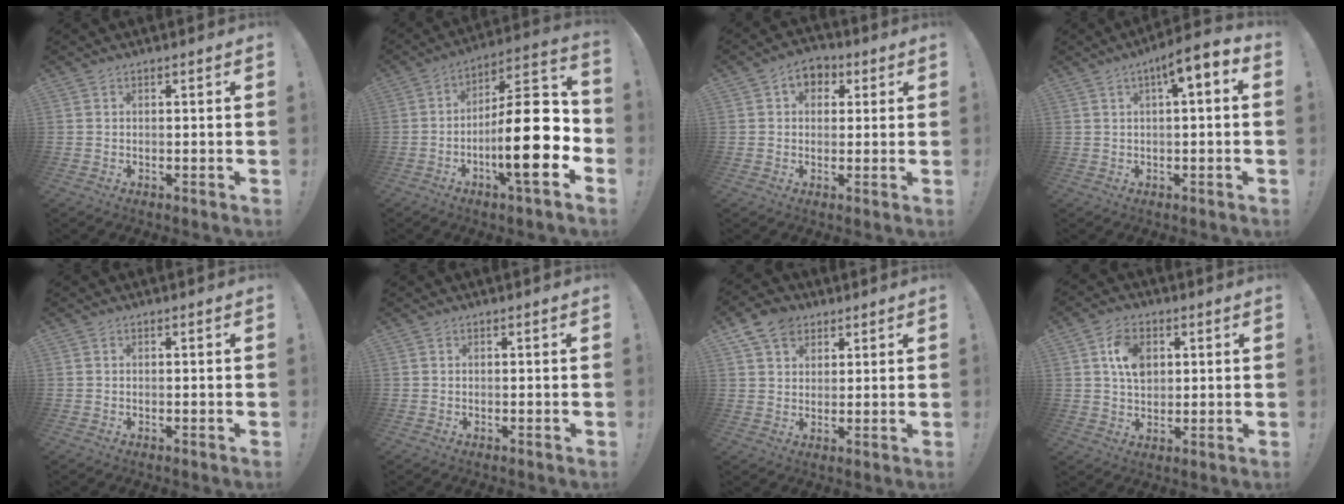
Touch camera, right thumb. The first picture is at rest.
{"total": 21.5, "force": [-4.8, 5.3, 20.2], "torque": [-0.336, 0.027, -0.077]}
{"total": 5.7, "force": [1.3, 4.6, 3.1], "torque": [-0.039, 0.002, 0.025]}
{"total": 5.8, "force": [1.6, 0.9, 5.5], "torque": [-0.084, -0.016, 0.022]}
{"total": 0.0}
{"total": 0.0}
{"total": 8.6, "force": [4.9, 6.2, 3.3], "torque": [-0.056, -0.017, 0.098]}
{"total": 9.3, "force": [2.9, 6.7, 5.8], "torque": [-0.089, 0.006, 0.056]}